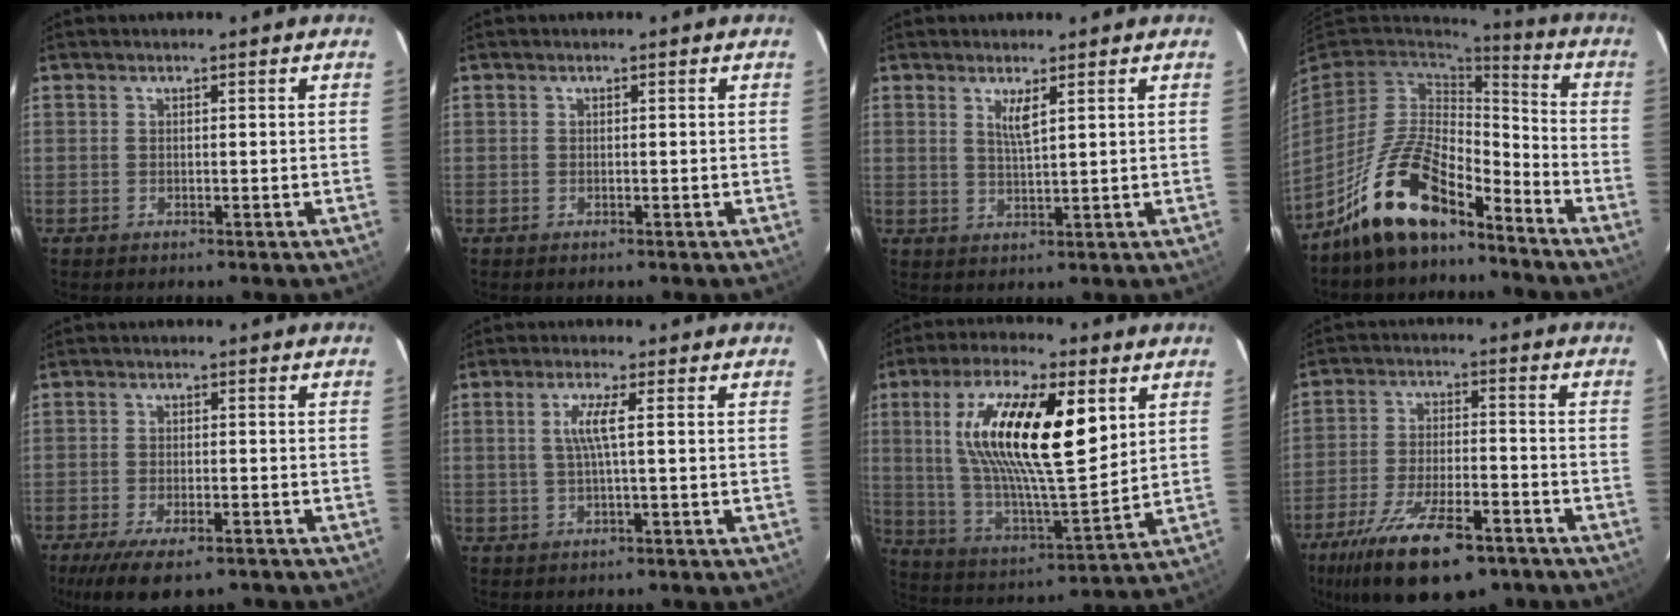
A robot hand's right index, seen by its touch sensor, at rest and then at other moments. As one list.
[{"total": 0.0}, {"total": 3.0, "force": [1.6, 0.3, 2.6], "torque": [-0.048, -0.004, 0.028]}, {"total": 15.3, "force": [-11.1, 5.5, 8.9], "torque": [-0.188, 0.007, -0.206]}, {"total": 11.2, "force": [-8.1, 4.0, 6.7], "torque": [-0.149, -0.032, -0.130]}, {"total": 3.7, "force": [0.4, -0.4, 3.7], "torque": [-0.071, 0.001, 0.009]}, {"total": 22.1, "force": [7.2, 6.6, 19.8], "torque": [-0.362, 0.005, 0.132]}, {"total": 18.7, "force": [-12.5, 6.8, 12.1], "torque": [-0.241, -0.036, -0.203]}]